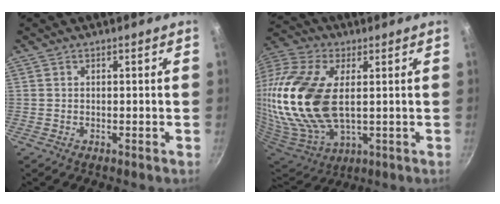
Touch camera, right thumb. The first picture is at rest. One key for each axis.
{"total": 26.3, "fx": 3.1, "fy": 14.7, "fz": 21.6, "tx": -0.467, "ty": -0.010, "tz": 0.057}